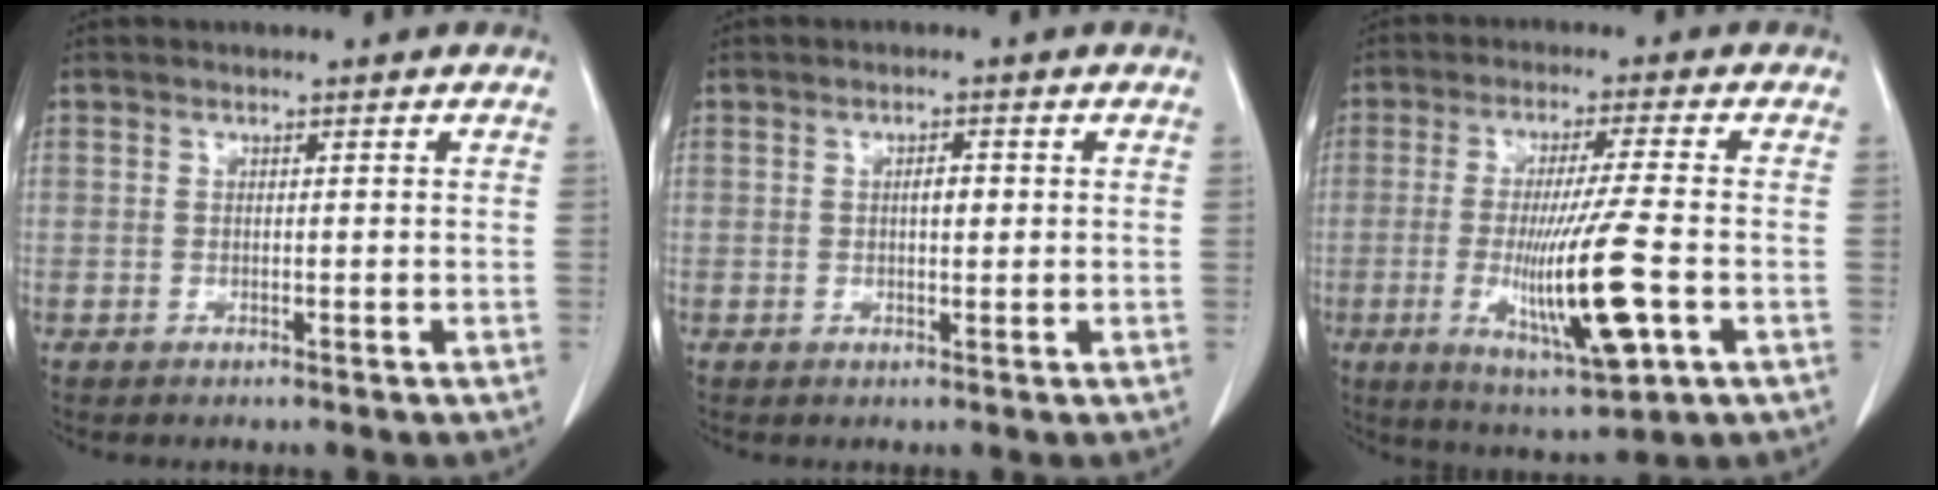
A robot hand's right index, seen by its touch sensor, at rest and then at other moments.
{"total": 2.0, "force": [0.3, 0.7, 1.9], "torque": [-0.032, 0.002, 0.005]}
{"total": 13.4, "force": [-3.3, 0.5, 13.0], "torque": [-0.237, -0.028, -0.051]}